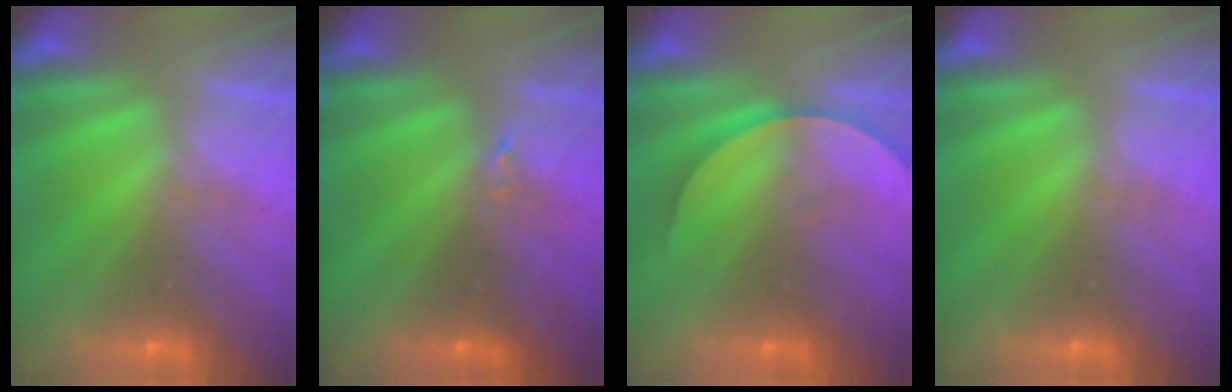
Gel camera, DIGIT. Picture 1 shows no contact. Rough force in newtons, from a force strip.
{"total": 2.4}
{"total": 2.7}
{"total": 0.0}